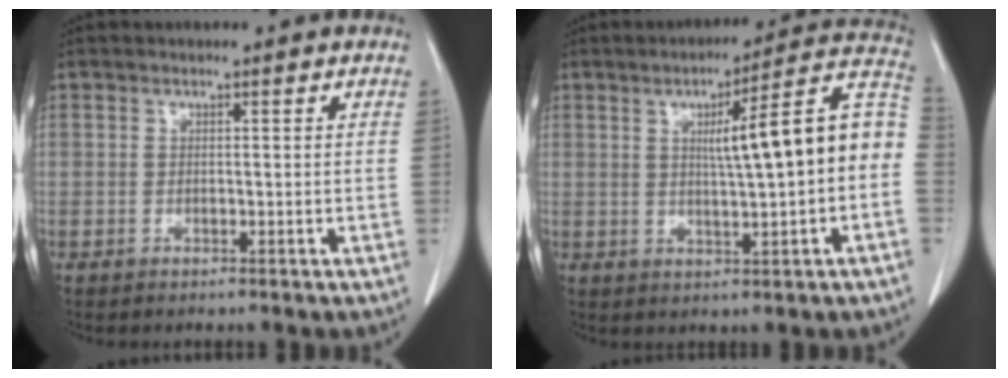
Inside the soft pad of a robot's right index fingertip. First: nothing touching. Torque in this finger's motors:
{"motor_torque": [0.55, 0.04, 0.31, 0.09]}